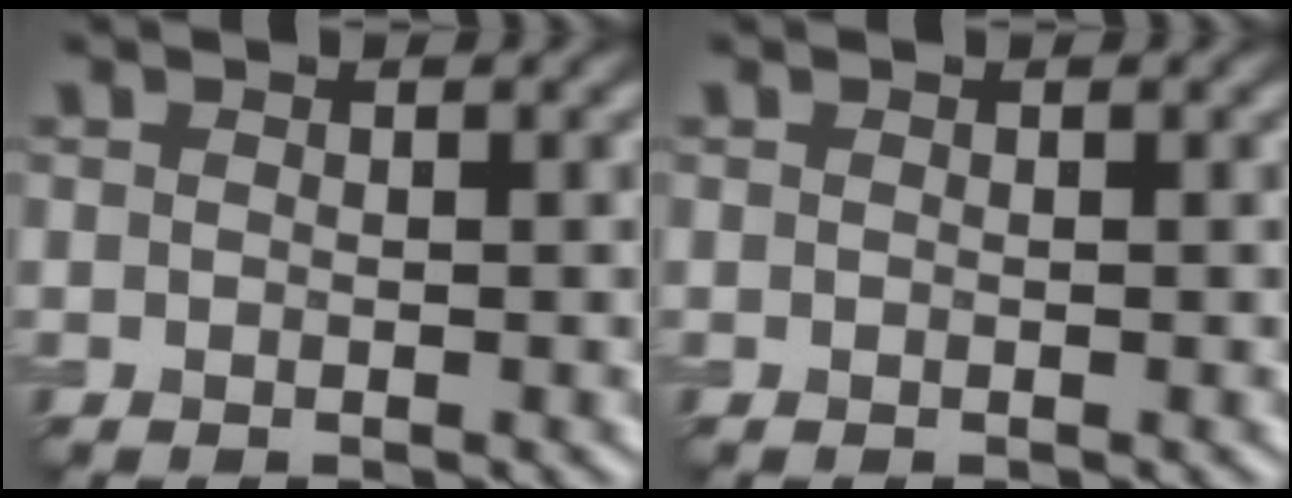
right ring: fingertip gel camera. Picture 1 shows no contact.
{"total": 0.0}